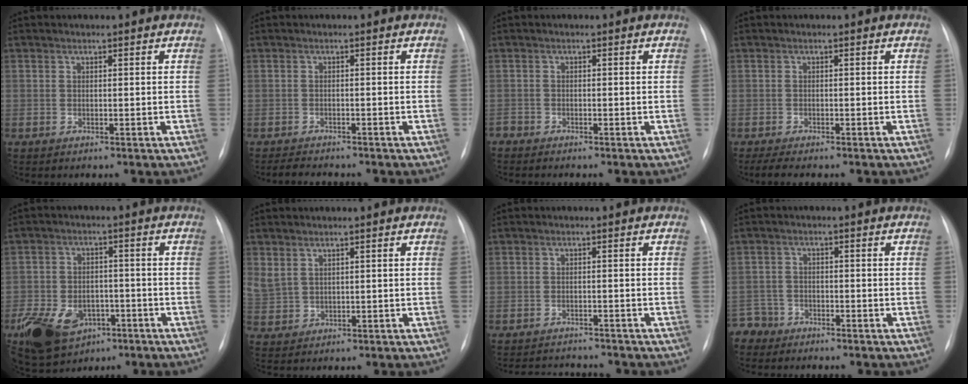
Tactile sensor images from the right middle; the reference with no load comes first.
{"total": 3.4, "force": [-3.1, 0.8, 1.0], "torque": [-0.019, -0.010, -0.047]}
{"total": 1.6, "force": [-1.5, 0.4, 0.2], "torque": [-0.004, -0.003, -0.025]}
{"total": 4.1, "force": [-3.3, 0.8, 2.2], "torque": [-0.037, -0.011, -0.045]}
{"total": 16.5, "force": [-8.0, 11.2, 9.0], "torque": [-0.215, -0.002, -0.120]}
{"total": 2.7, "force": [1.7, 1.6, 1.4], "torque": [-0.036, 0.008, 0.048]}
{"total": 5.6, "force": [-5.5, 0.8, 0.7], "torque": [-0.008, 0.002, -0.078]}
{"total": 3.7, "force": [-3.2, 1.7, -1.0], "torque": [0.017, 0.001, -0.066]}